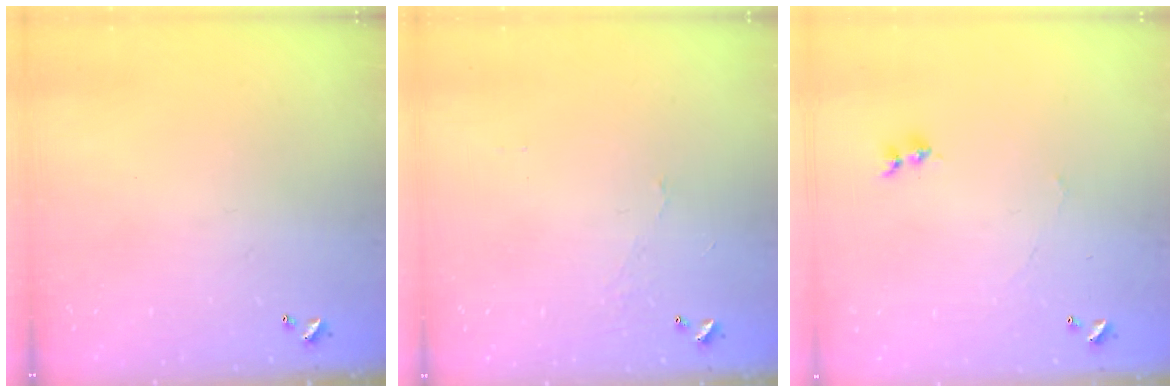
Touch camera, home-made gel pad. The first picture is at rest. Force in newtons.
{"total": 0.0}
{"total": 1.2, "press": 1.1, "slide": 0.3}